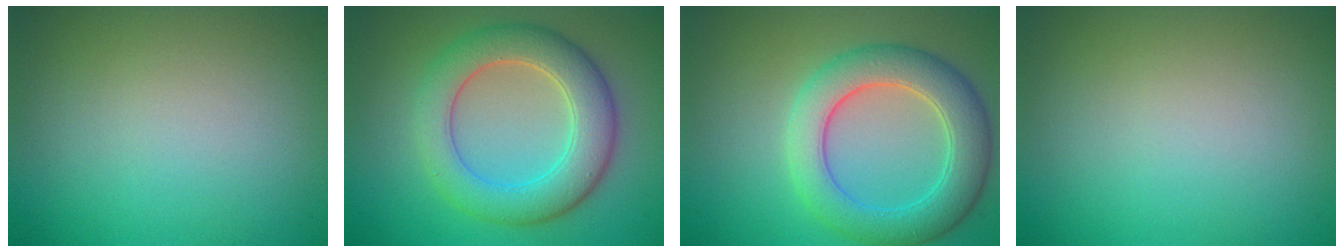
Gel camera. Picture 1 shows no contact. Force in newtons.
{"total": 6.3, "press": 6.2, "slide": 0.6}
{"total": 6.2, "press": 6.2, "slide": 0.2}
{"total": 0.0}